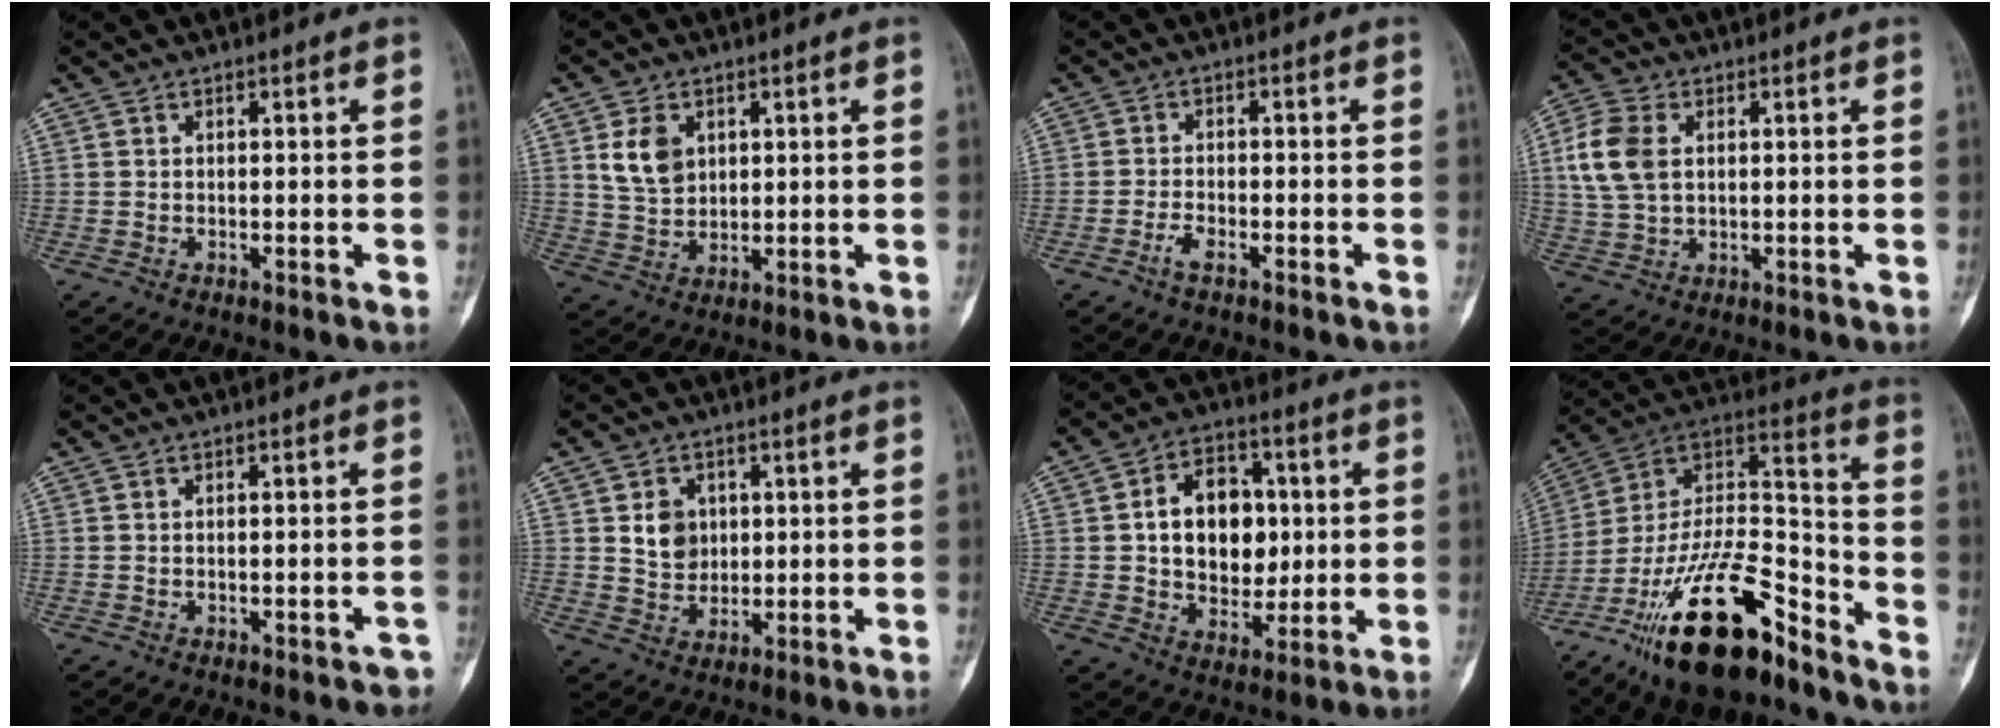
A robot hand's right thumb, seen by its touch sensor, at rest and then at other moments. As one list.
[{"total": 6.8, "force": [2.4, 4.9, 4.1], "torque": [-0.057, -0.013, 0.053]}, {"total": 2.5, "force": [-1.6, 0.7, 1.7], "torque": [-0.043, 0.011, -0.034]}, {"total": 9.5, "force": [1.9, 6.5, 6.8], "torque": [-0.144, 0.005, 0.039]}, {"total": 2.3, "force": [-1.8, 1.0, 1.0], "torque": [-0.013, 0.012, -0.016]}, {"total": 6.2, "force": [1.5, 5.2, 3.1], "torque": [-0.027, -0.009, 0.031]}, {"total": 14.7, "force": [1.5, 10.6, 10.0], "torque": [-0.104, 0.007, 0.028]}, {"total": 25.9, "force": [-17.0, 9.4, 17.1], "torque": [-0.309, 0.084, -0.295]}]